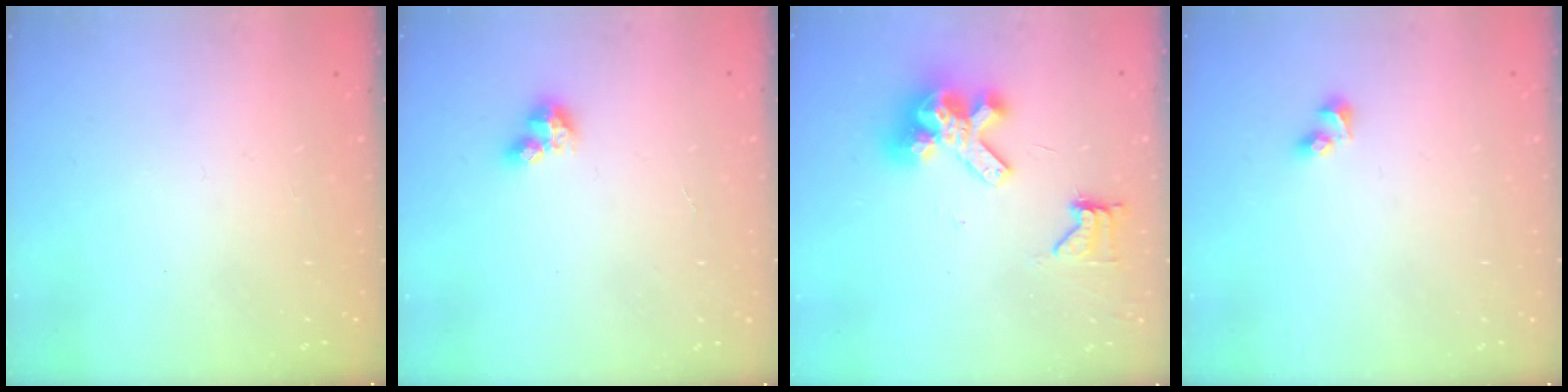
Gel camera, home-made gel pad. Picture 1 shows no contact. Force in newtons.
{"total": 3.3, "press": 3.3, "slide": 0.3}
{"total": 11.4, "press": 11.2, "slide": 1.7}
{"total": 2.1, "press": 1.7, "slide": 1.1}